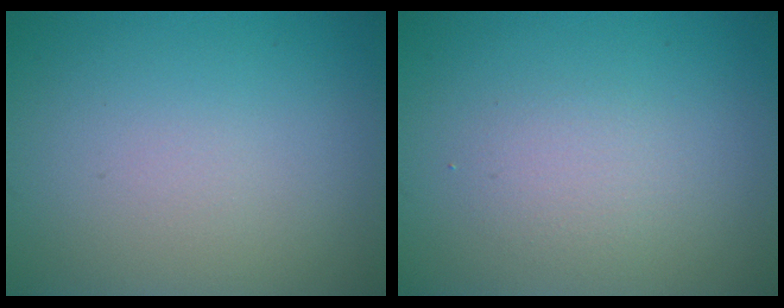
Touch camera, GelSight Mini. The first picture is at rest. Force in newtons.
{"total": 1.6, "press": 1.6, "slide": 0.1}